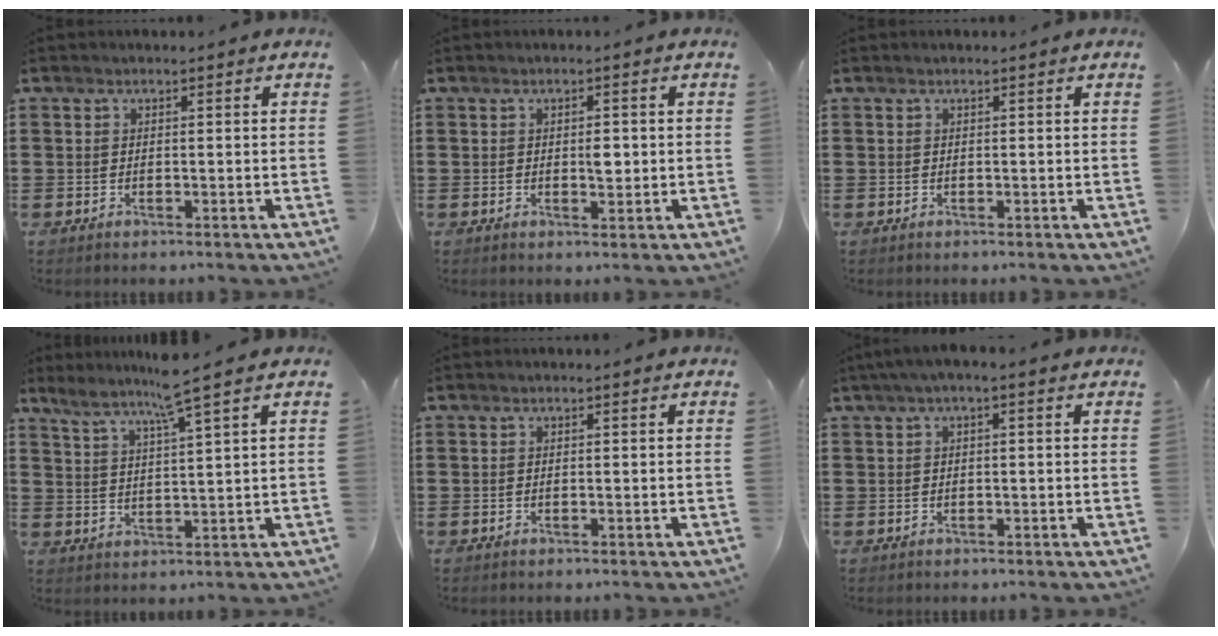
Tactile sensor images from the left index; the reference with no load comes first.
{"total": 1.9, "force": [0.1, 1.0, 1.6], "torque": [-0.016, -0.001, -0.003]}
{"total": 0.0}
{"total": 6.1, "force": [4.7, -1.1, 3.7], "torque": [-0.088, -0.020, 0.076]}
{"total": 0.0}
{"total": 1.3, "force": [-0.4, 0.2, 1.3], "torque": [-0.019, -0.002, -0.008]}